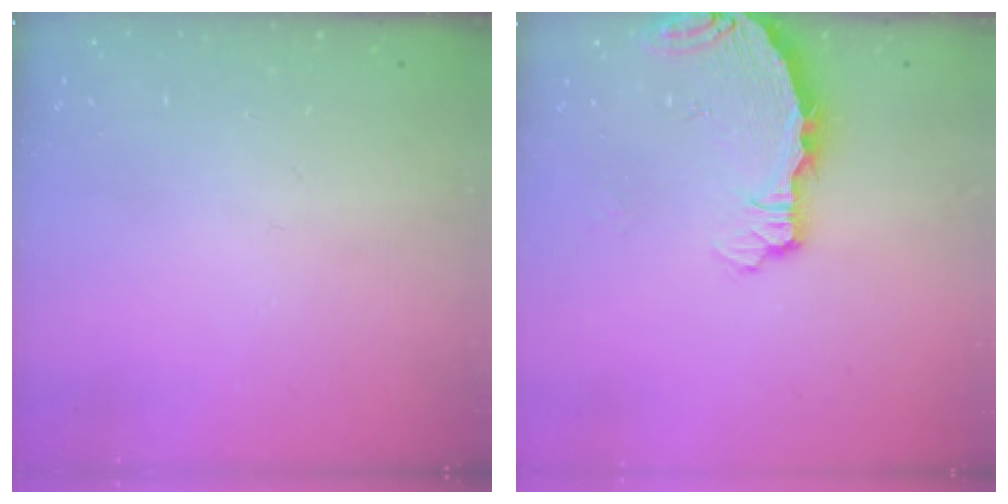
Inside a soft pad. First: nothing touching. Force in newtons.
{"total": 3.6, "press": 3.6, "slide": 0.3}